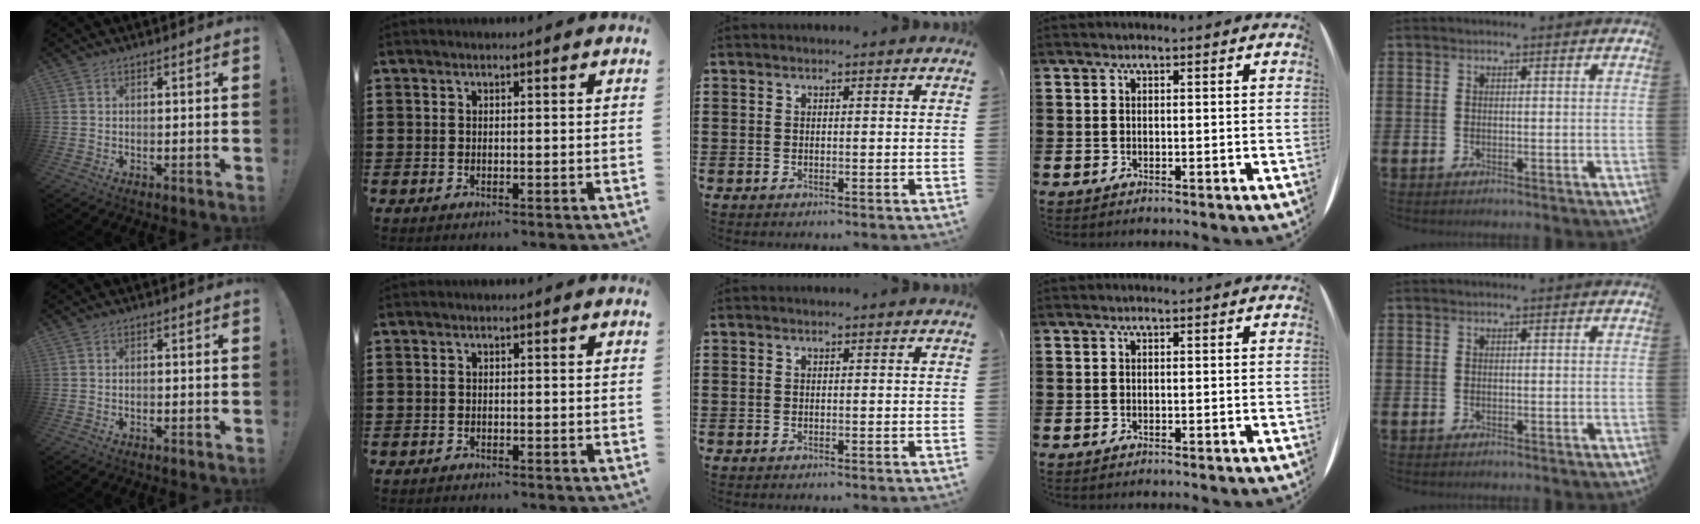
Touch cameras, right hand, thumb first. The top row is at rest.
{"thumb": {"total": 0.6, "force": [-0.4, 0.2, 0.4], "torque": [-0.008, 0.000, -0.008]}, "index": {"total": 0.6, "force": [-0.6, 0.1, 0.0], "torque": [-0.001, 0.000, -0.012]}}